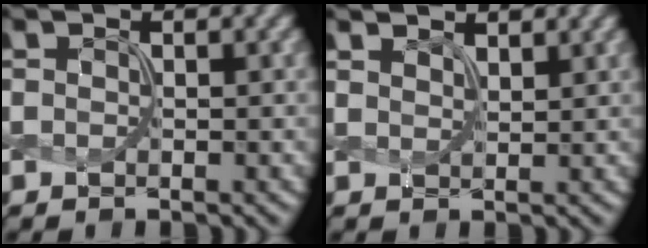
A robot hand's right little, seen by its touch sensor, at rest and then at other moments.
{"total": 2.6, "force": [2.4, 0.7, 0.9], "torque": [-0.005, 0.010, 0.025]}